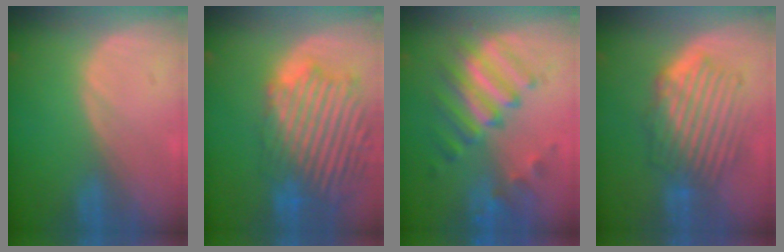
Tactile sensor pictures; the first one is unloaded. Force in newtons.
{"total": 14.3, "press": 12.3, "slide": 7.4}
{"total": 8.7, "press": 8.3, "slide": 2.4}
{"total": 8.4, "press": 7.8, "slide": 3.1}